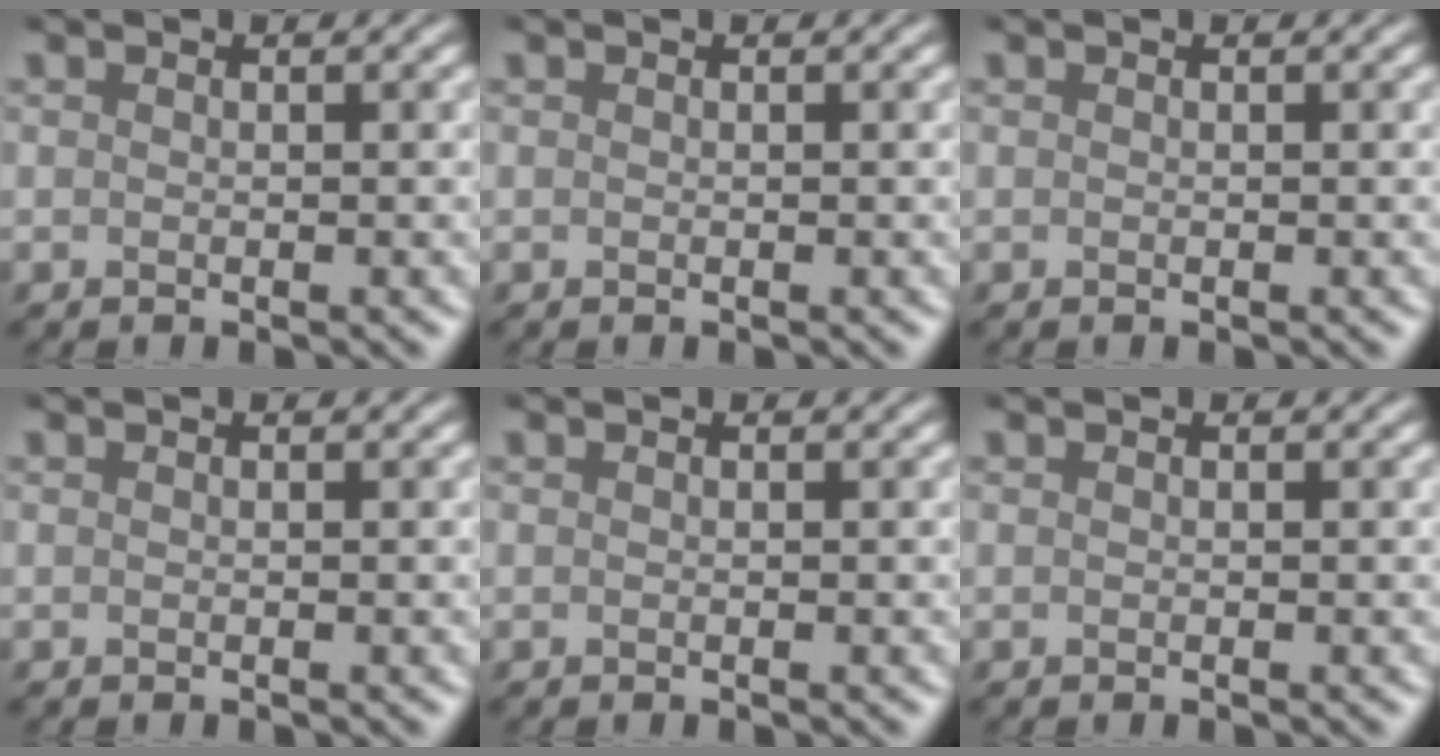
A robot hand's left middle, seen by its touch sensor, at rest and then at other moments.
{"total": 0.0}
{"total": 0.0}
{"total": 0.0}
{"total": 0.0}
{"total": 0.0}